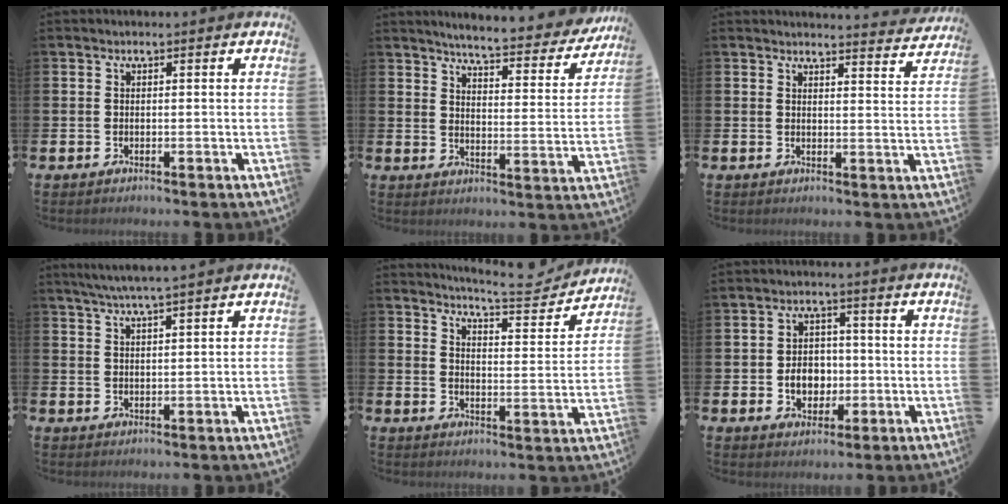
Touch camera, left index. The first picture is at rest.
{"total": 5.4, "force": [5.2, 0.3, 1.5], "torque": [-0.046, -0.042, 0.083]}
{"total": 3.5, "force": [3.5, 0.0, 0.1], "torque": [0.012, -0.030, 0.057]}
{"total": 3.7, "force": [3.3, -0.5, 1.4], "torque": [-0.040, -0.006, 0.061]}
{"total": 6.0, "force": [5.9, 0.4, 1.2], "torque": [-0.027, -0.049, 0.095]}
{"total": 4.8, "force": [-0.7, 4.0, 2.6], "torque": [-0.031, 0.000, -0.022]}